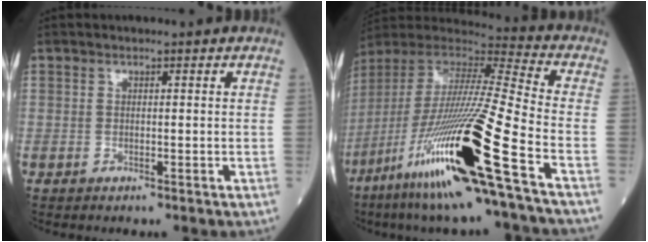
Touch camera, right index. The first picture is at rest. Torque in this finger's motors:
{"motor_torque": [2.14, 0.00, 1.06, 0.21]}